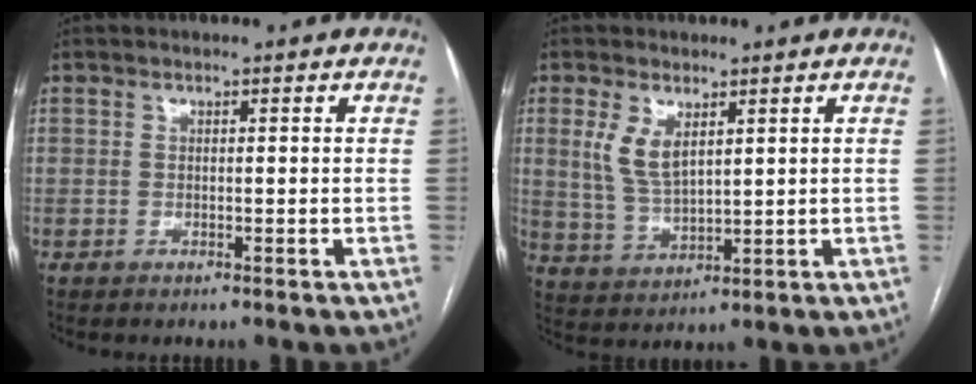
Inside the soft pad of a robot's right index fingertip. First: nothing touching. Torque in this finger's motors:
{"motor_torque": [1.26, 0.50, 0.71, 0.17]}